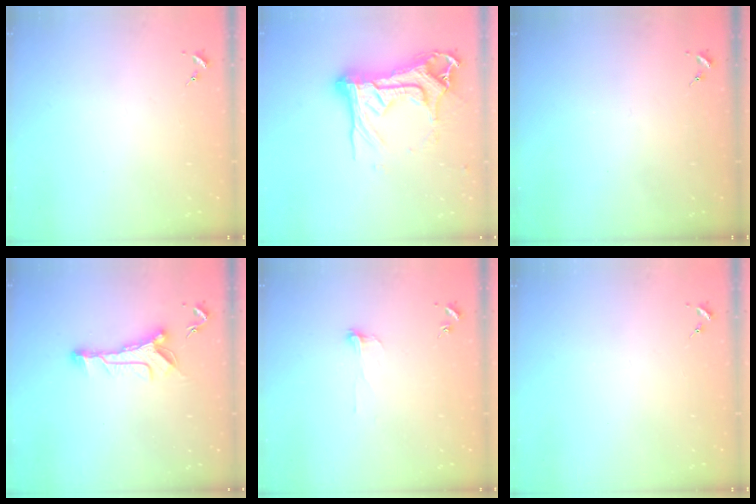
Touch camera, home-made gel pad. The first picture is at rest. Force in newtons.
{"total": 20.8, "press": 20.6, "slide": 2.4}
{"total": 0.0}
{"total": 11.4, "press": 11.4, "slide": 0.8}
{"total": 3.6, "press": 3.6, "slide": 0.3}
{"total": 0.0}